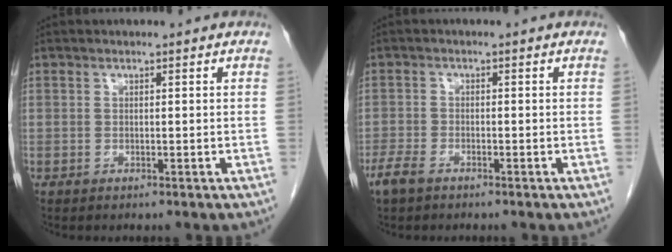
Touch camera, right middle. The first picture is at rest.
{"total": 3.1, "force": [-2.2, 1.2, 1.8], "torque": [-0.043, -0.004, -0.040]}